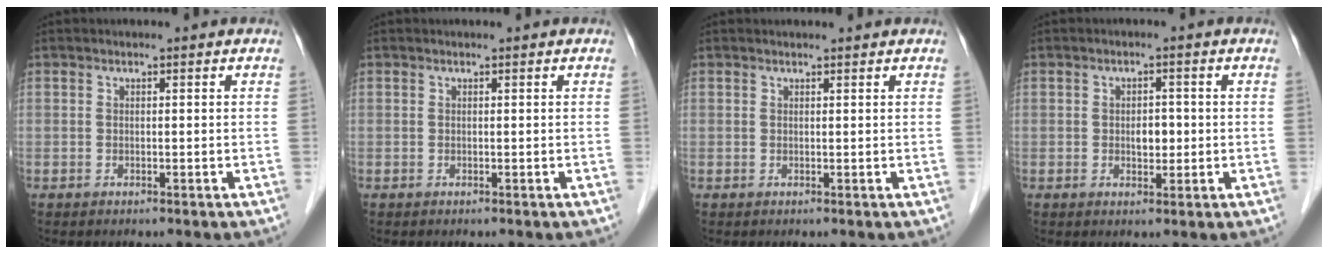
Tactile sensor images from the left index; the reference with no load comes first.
{"total": 0.0}
{"total": 1.8, "force": [1.8, 0.2, 0.3], "torque": [-0.009, 0.011, 0.023]}
{"total": 2.6, "force": [-0.4, 1.6, 2.1], "torque": [-0.032, -0.001, -0.003]}